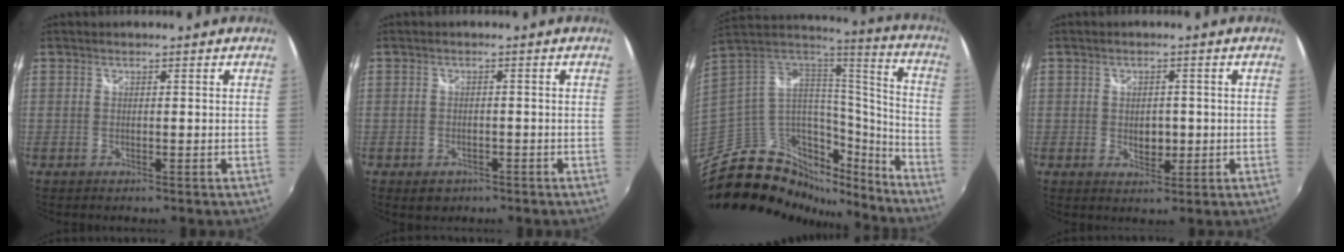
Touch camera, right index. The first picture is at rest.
{"total": 3.4, "force": [-2.0, 2.5, 1.2], "torque": [-0.028, -0.004, -0.026]}
{"total": 24.9, "force": [-18.3, 12.4, 11.5], "torque": [-0.214, 0.028, -0.284]}
{"total": 3.6, "force": [-0.4, 2.7, 2.4], "torque": [-0.036, -0.003, -0.004]}